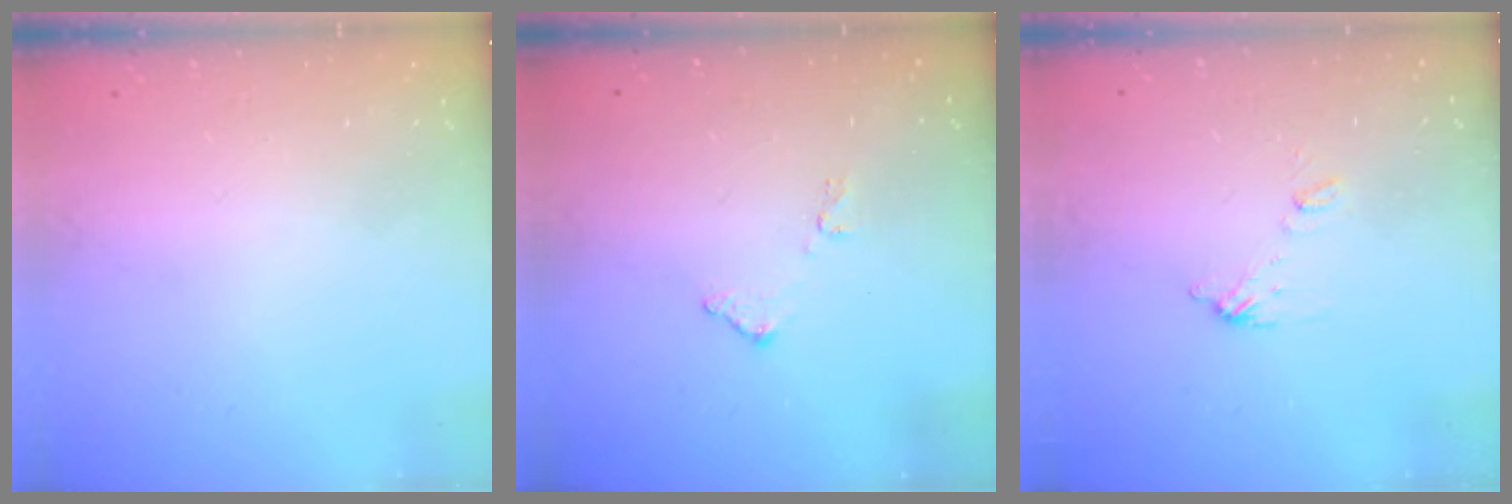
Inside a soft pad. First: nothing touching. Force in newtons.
{"total": 8.1, "press": 8.1, "slide": 0.4}
{"total": 5.8, "press": 5.8, "slide": 0.2}